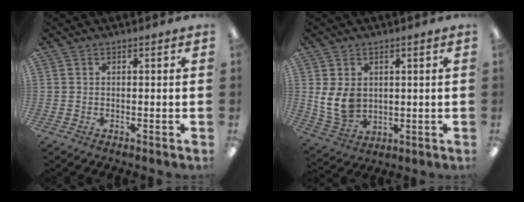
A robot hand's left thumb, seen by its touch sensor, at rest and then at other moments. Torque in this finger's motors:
{"motor_torque": [0.69, 1.90, 0.65, -0.66, 0.07]}